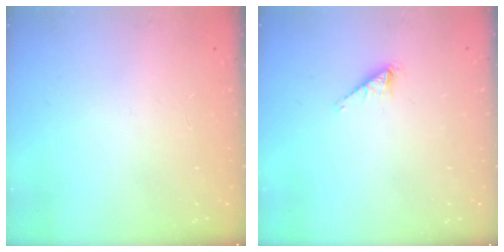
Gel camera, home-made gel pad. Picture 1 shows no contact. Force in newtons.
{"total": 0.8, "press": 0.8, "slide": 0.1}